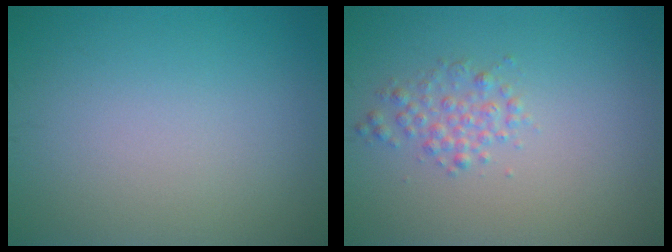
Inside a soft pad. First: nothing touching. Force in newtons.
{"total": 1.8, "press": 1.8, "slide": 0.0}